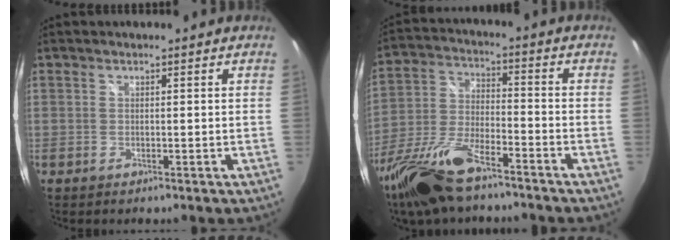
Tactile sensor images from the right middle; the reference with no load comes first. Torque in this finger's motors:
{"motor_torque": [1.08, -1.06, 0.35, 0.12]}